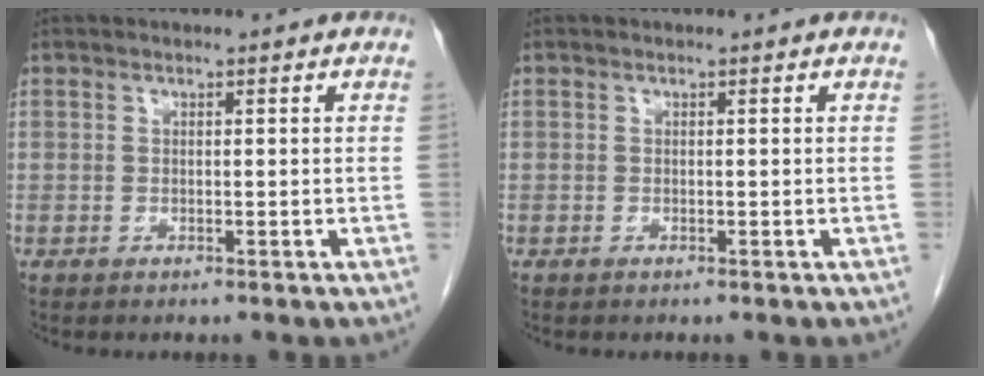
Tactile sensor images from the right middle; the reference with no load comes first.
{"total": 0.0}